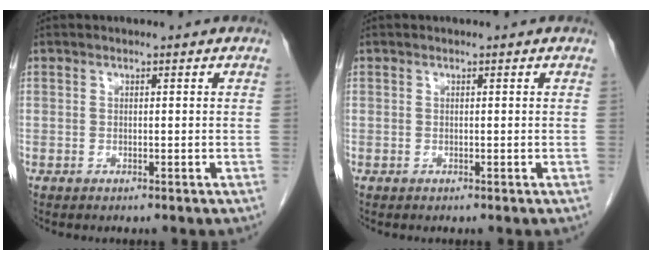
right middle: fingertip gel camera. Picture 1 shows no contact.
{"total": 0.0}